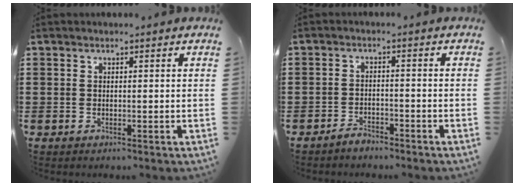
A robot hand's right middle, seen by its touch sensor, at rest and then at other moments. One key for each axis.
{"total": 2.2, "fx": -2.2, "fy": 0.4, "fz": 0.3, "tx": -0.012, "ty": 0.001, "tz": -0.043}